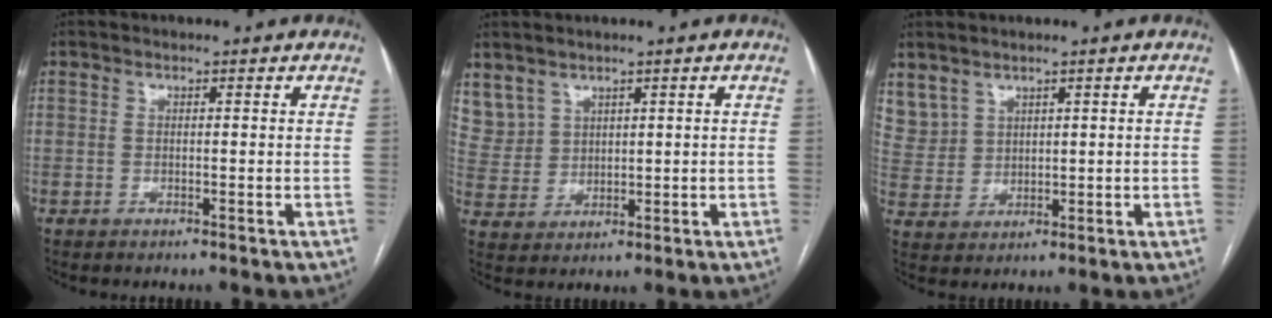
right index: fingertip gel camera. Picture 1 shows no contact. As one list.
[{"total": 7.3, "force": [4.7, 5.4, 1.2], "torque": [-0.041, 0.019, 0.116]}, {"total": 6.9, "force": [4.5, 5.1, 1.2], "torque": [-0.041, 0.018, 0.109]}]